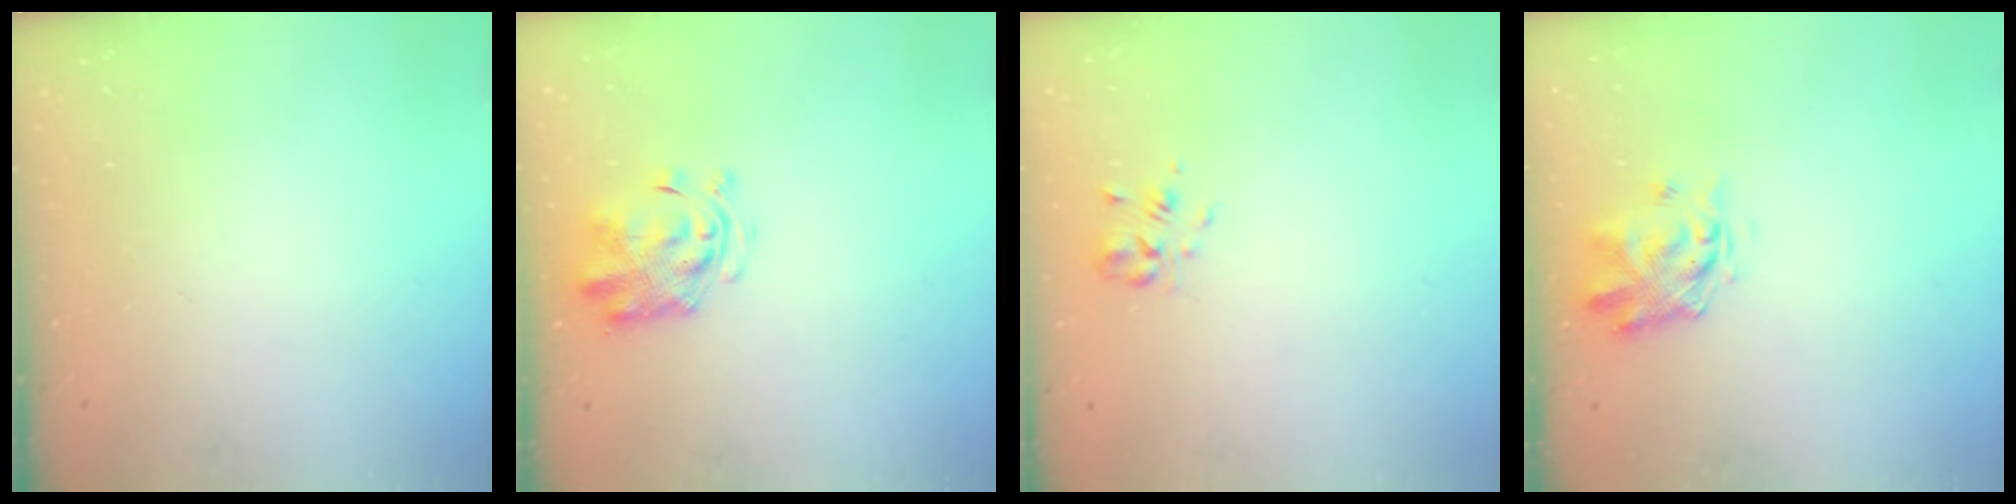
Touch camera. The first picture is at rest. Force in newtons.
{"total": 2.9, "press": 2.9, "slide": 0.7}
{"total": 2.3, "press": 2.1, "slide": 1.0}
{"total": 3.7, "press": 3.6, "slide": 1.1}